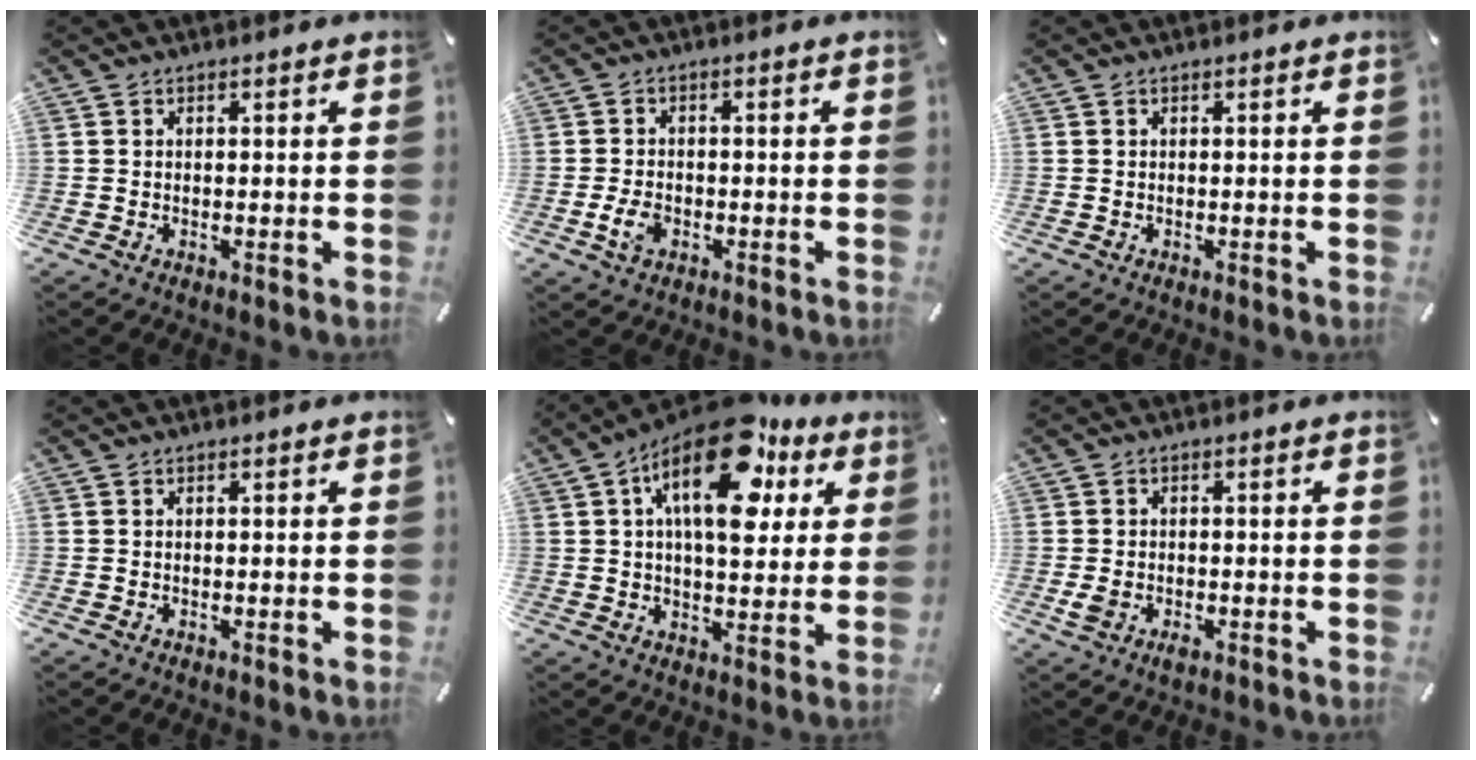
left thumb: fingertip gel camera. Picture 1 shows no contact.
{"total": 4.1, "force": [-1.5, 2.7, 2.7], "torque": [-0.063, 0.002, -0.030]}
{"total": 0.0}
{"total": 0.0}
{"total": 19.9, "force": [9.2, 9.9, 14.6], "torque": [-0.231, -0.040, 0.150]}
{"total": 3.1, "force": [-1.2, 2.0, 2.0], "torque": [-0.040, 0.005, -0.019]}